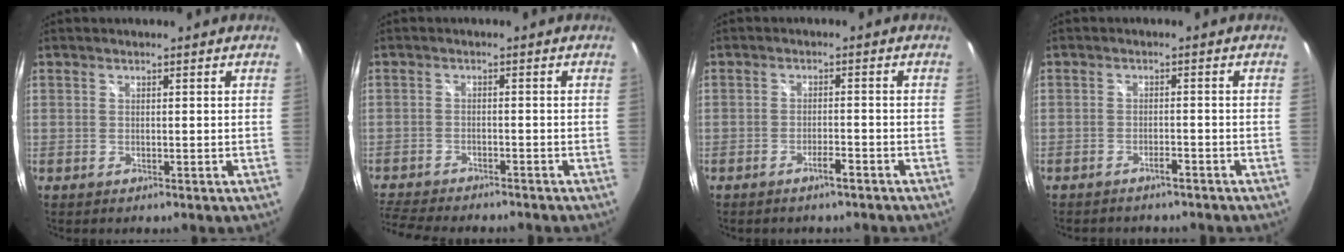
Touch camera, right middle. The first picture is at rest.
{"total": 10.0, "force": [-9.0, 1.9, 4.0], "torque": [-0.107, -0.020, -0.152]}
{"total": 2.0, "force": [-1.6, 0.1, 1.2], "torque": [-0.029, 0.000, -0.025]}
{"total": 2.8, "force": [-2.5, 0.6, 1.1], "torque": [-0.029, -0.003, -0.037]}